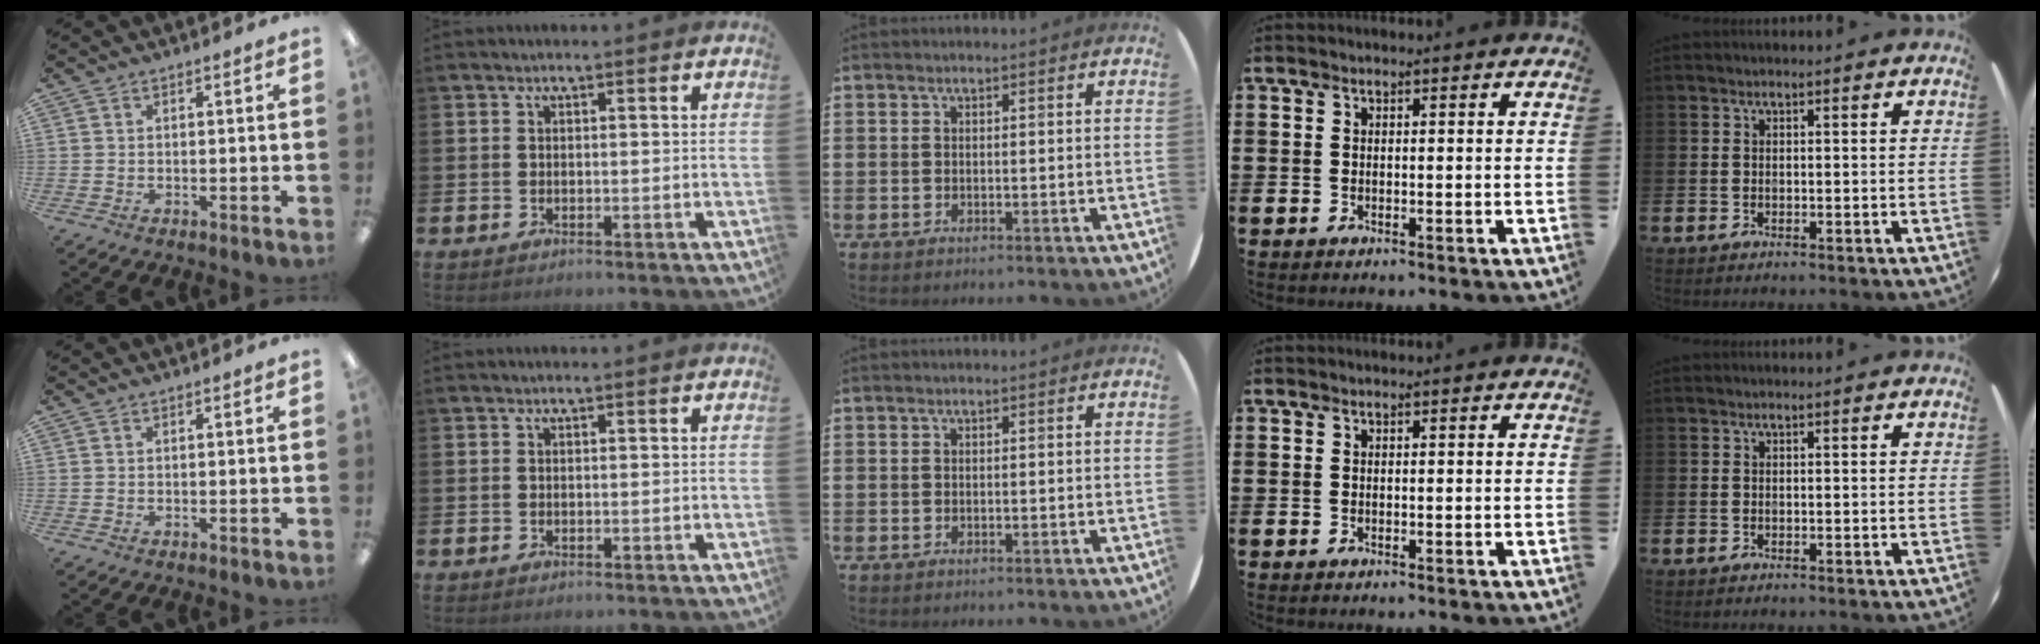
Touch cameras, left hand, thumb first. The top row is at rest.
{}